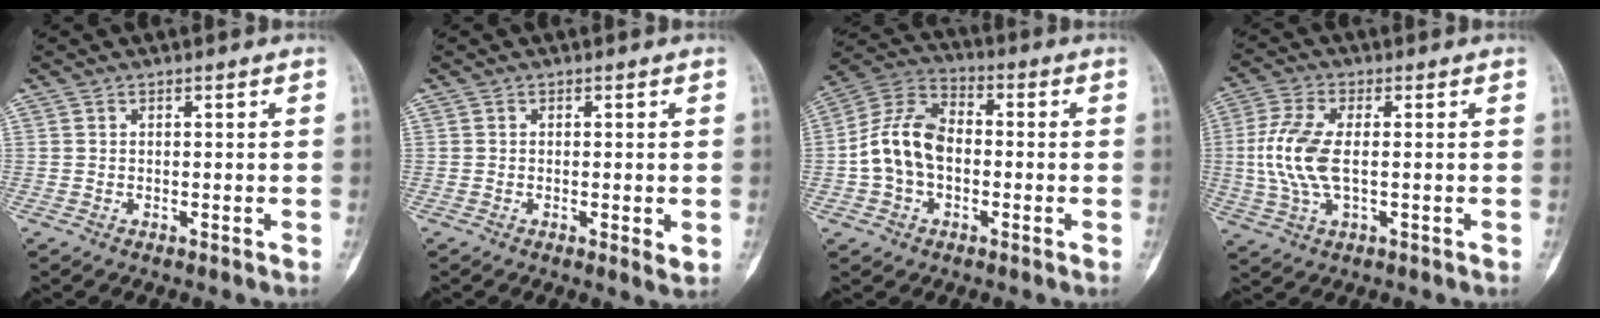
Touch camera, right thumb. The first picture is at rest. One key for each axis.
{"total": 2.3, "fx": -0.3, "fy": 0.8, "fz": 2.2, "tx": -0.027, "ty": -0.007, "tz": -0.007}
{"total": 12.5, "fx": -1.4, "fy": 8.9, "fz": 8.7, "tx": -0.152, "ty": 0.038, "tz": -0.038}
{"total": 10.4, "fx": -0.2, "fy": 5.3, "fz": 8.9, "tx": -0.205, "ty": 0.003, "tz": -0.006}